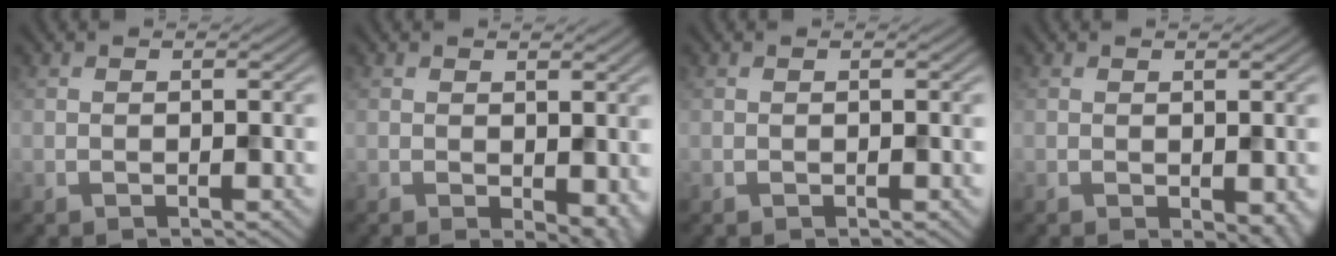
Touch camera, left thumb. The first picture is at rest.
{"total": 4.1, "force": [-0.6, 2.4, 3.2], "torque": [-0.043, -0.017, 0.000]}
{"total": 0.0}
{"total": 2.4, "force": [-0.6, 1.4, 1.9], "torque": [-0.025, -0.012, -0.004]}